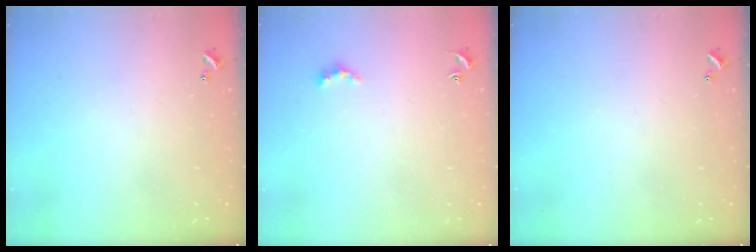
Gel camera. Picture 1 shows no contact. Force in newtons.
{"total": 2.2, "press": 2.2, "slide": 0.4}
{"total": 0.0}